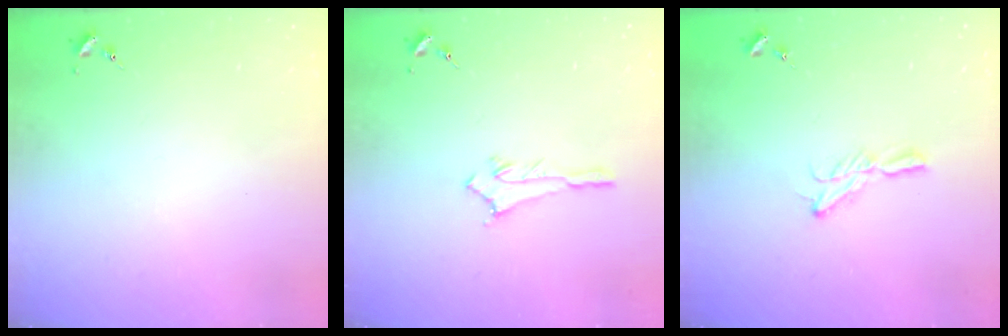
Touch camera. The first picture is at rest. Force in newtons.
{"total": 2.9, "press": 2.8, "slide": 0.4}
{"total": 6.4, "press": 6.4, "slide": 0.4}